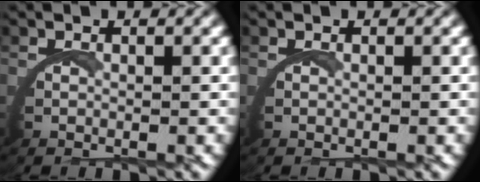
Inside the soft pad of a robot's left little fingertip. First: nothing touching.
{"total": 0.0}